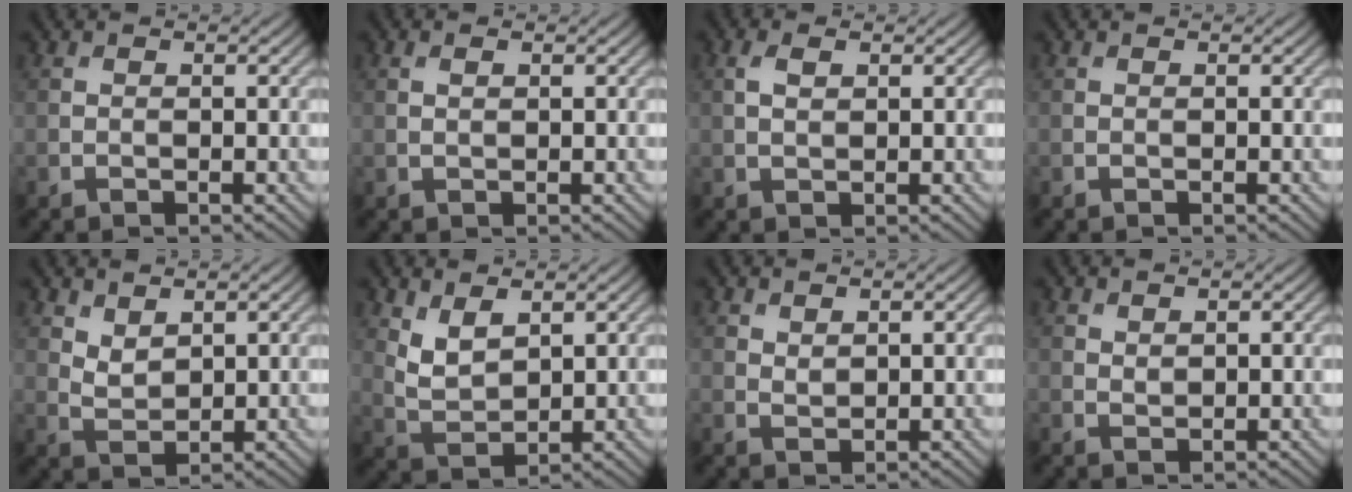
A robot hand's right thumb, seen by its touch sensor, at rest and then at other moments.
{"total": 1.0, "force": [0.4, 0.4, 0.9], "torque": [-0.019, 0.000, 0.008]}
{"total": 2.1, "force": [0.7, 1.1, 1.7], "torque": [-0.039, 0.001, 0.014]}
{"total": 0.0}
{"total": 2.8, "force": [1.9, 1.4, 1.5], "torque": [-0.039, -0.007, 0.045]}
{"total": 4.3, "force": [2.3, 2.2, 2.9], "torque": [-0.072, -0.009, 0.052]}
{"total": 1.2, "force": [1.0, 0.6, 0.5], "torque": [-0.014, -0.003, 0.024]}
{"total": 0.9, "force": [0.8, 0.4, 0.3], "torque": [-0.009, -0.002, 0.018]}